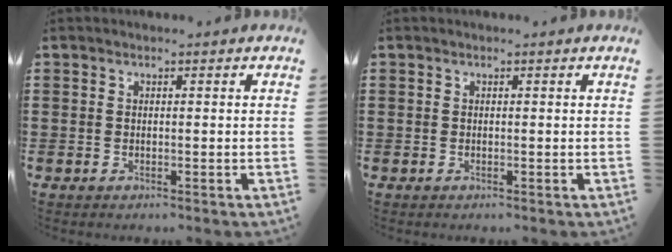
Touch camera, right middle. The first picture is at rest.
{"total": 0.0}